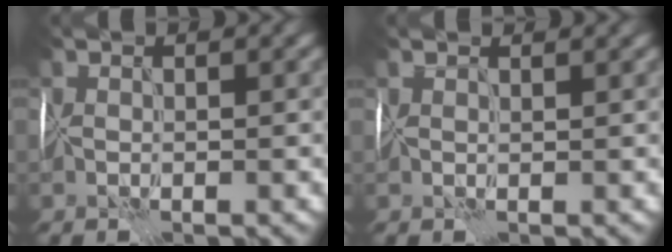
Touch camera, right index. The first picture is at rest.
{"total": 2.2, "force": [1.8, 0.7, 1.0], "torque": [-0.010, 0.014, 0.011]}